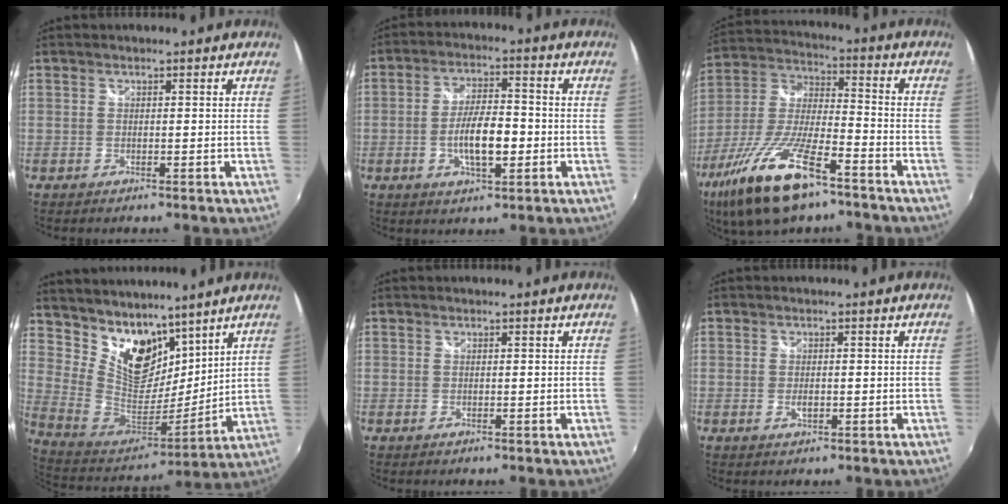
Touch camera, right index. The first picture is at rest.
{"total": 9.0, "force": [-2.2, 3.0, 8.1], "torque": [-0.154, 0.001, -0.034]}
{"total": 19.9, "force": [-12.1, 6.3, 14.5], "torque": [-0.302, -0.035, -0.227]}
{"total": 17.0, "force": [11.8, 10.0, 7.1], "torque": [-0.154, 0.003, 0.233]}
{"total": 0.0}
{"total": 1.6, "force": [-0.3, 0.8, 1.3], "torque": [-0.022, -0.001, -0.005]}